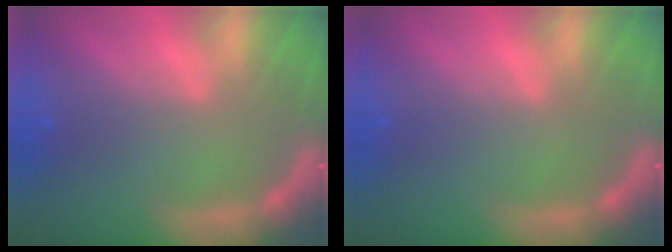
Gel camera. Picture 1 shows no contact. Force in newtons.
{"total": 0.0}